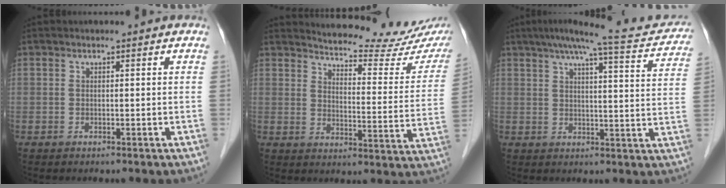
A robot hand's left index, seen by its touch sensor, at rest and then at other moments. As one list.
[{"total": 18.3, "force": [17.2, 2.0, 6.1], "torque": [-0.075, -0.078, 0.196]}, {"total": 15.9, "force": [14.0, 1.5, 7.5], "torque": [-0.111, 0.010, 0.167]}]